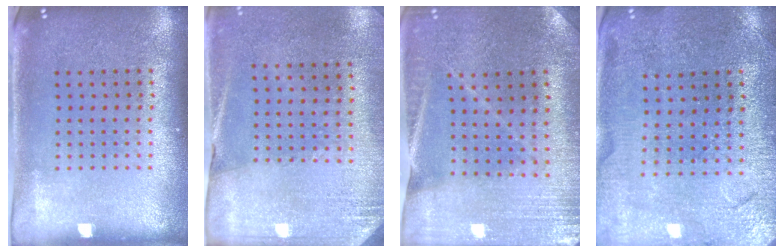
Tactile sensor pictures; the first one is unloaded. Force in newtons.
{"total": 2.7, "press": 2.4, "slide": 1.2}
{"total": 0.9, "press": 0.9, "slide": 0.1}
{"total": 1.0, "press": 0.9, "slide": 0.3}